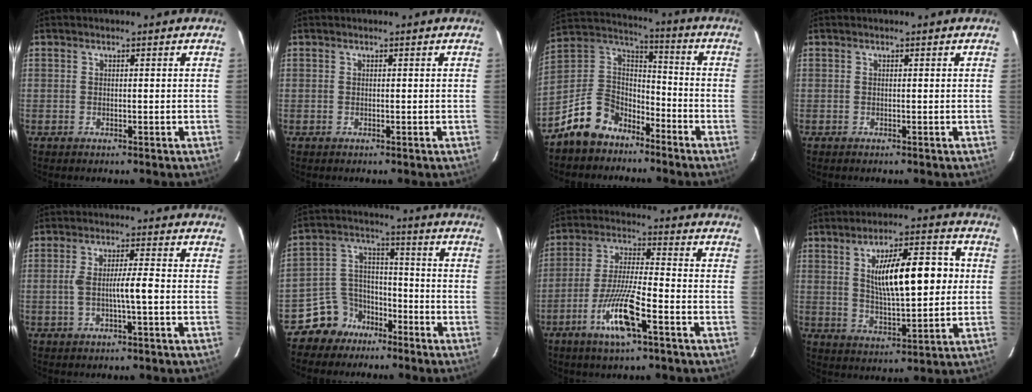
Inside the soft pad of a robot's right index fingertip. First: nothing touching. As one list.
[{"total": 0.0}, {"total": 10.5, "force": [-7.4, 6.8, 3.3], "torque": [-0.082, 0.040, -0.142]}, {"total": 0.0}, {"total": 4.9, "force": [-0.8, 0.2, 4.9], "torque": [-0.093, 0.007, -0.012]}, {"total": 8.2, "force": [-5.7, 5.9, 0.6], "torque": [-0.012, 0.033, -0.100]}, {"total": 11.0, "force": [-5.2, 1.1, 9.6], "torque": [-0.188, -0.012, -0.098]}, {"total": 13.7, "force": [2.3, 3.6, 13.0], "torque": [-0.211, 0.016, 0.041]}]